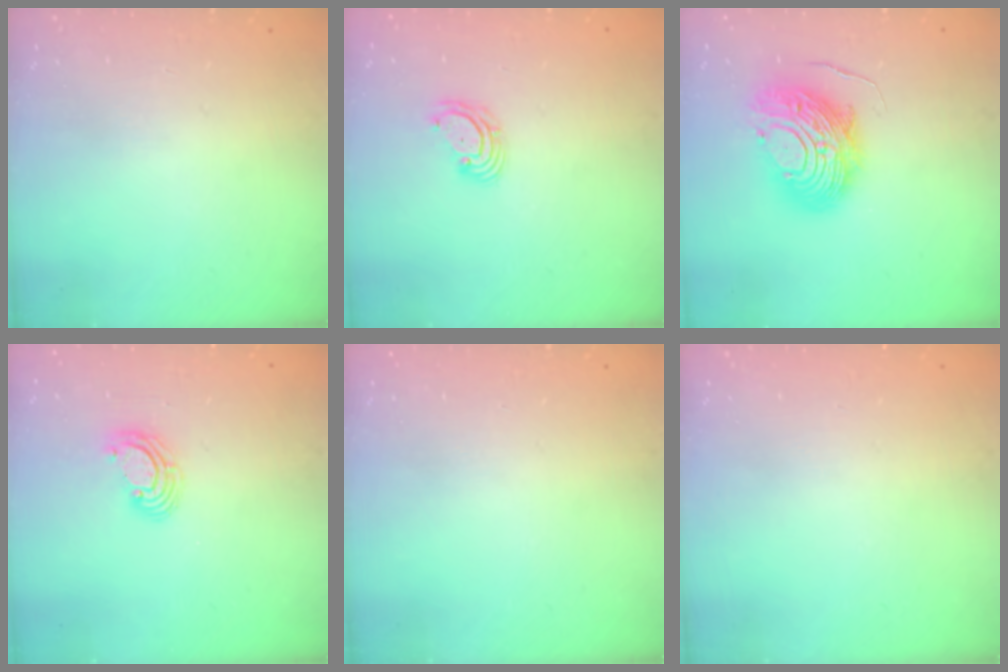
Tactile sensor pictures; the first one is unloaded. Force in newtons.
{"total": 4.0, "press": 4.0, "slide": 0.4}
{"total": 11.6, "press": 11.6, "slide": 0.9}
{"total": 4.5, "press": 4.5, "slide": 0.3}
{"total": 0.0}
{"total": 0.0}